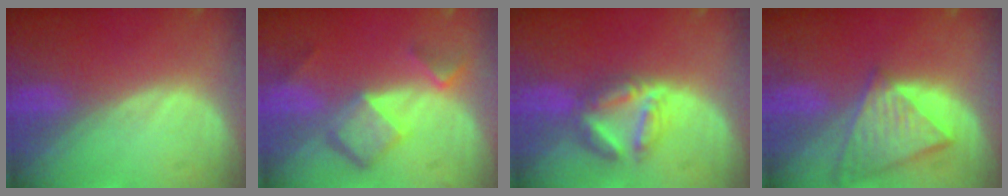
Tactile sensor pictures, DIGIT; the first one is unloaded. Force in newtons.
{"total": 7.0, "press": 6.0, "slide": 3.5}
{"total": 5.8, "press": 5.7, "slide": 0.5}
{"total": 8.2, "press": 7.3, "slide": 3.8}